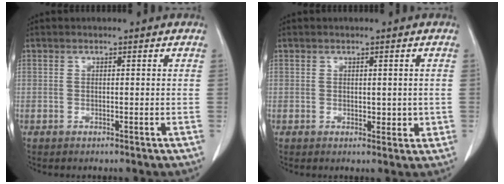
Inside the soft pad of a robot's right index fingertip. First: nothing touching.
{"total": 2.1, "force": [0.0, 1.4, 1.6], "torque": [-0.017, -0.003, 0.007]}